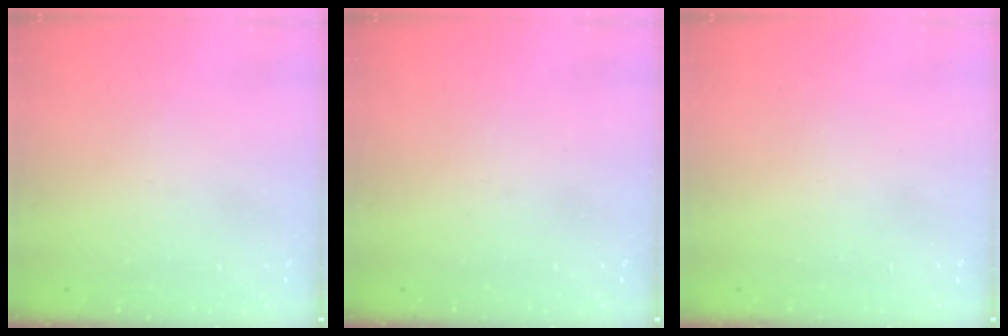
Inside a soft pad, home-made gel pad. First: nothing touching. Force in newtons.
{"total": 0.0}
{"total": 1.5, "press": 1.5, "slide": 0.1}